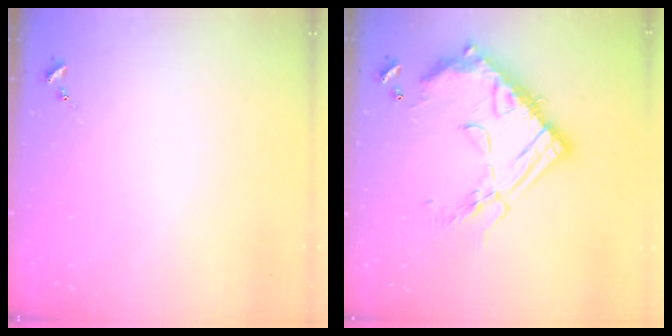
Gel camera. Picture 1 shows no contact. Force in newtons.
{"total": 23.7, "press": 23.6, "slide": 2.2}